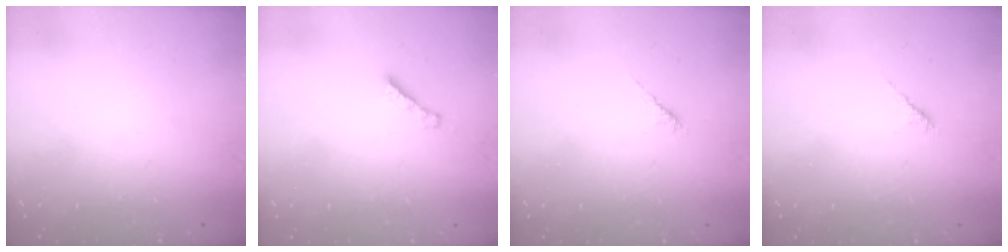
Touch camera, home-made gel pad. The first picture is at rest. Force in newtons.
{"total": 2.7, "press": 2.7, "slide": 0.3}
{"total": 2.6, "press": 2.4, "slide": 0.7}
{"total": 2.6, "press": 2.4, "slide": 0.7}